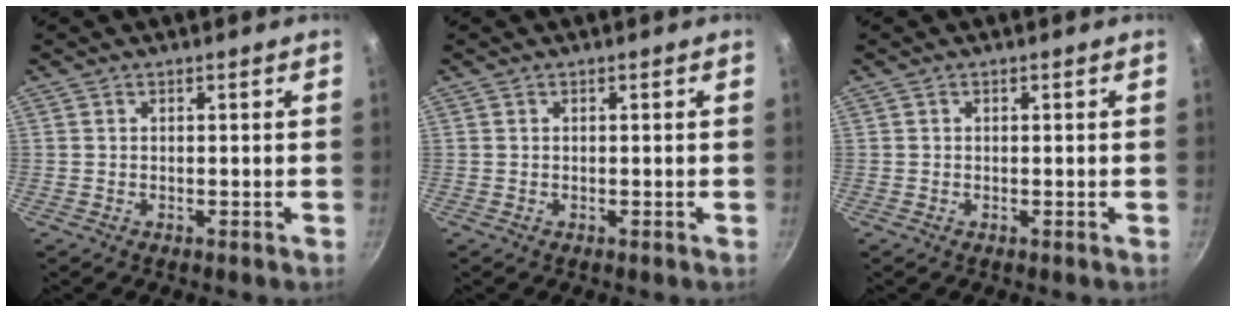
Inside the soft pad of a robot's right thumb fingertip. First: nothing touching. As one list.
[{"total": 0.0}, {"total": 0.0}]